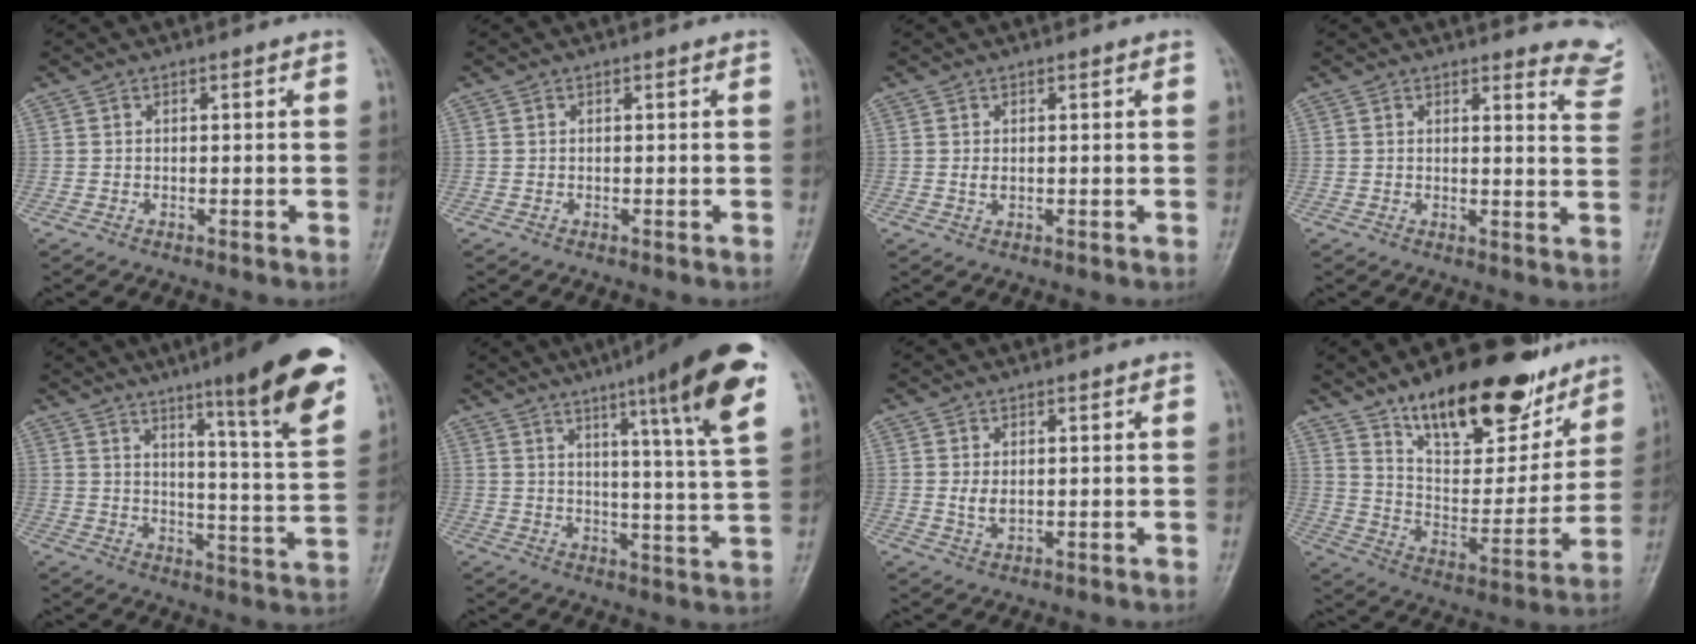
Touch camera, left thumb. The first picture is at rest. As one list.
[{"total": 0.0}, {"total": 1.4, "force": [0.2, 0.8, 1.1], "torque": [-0.016, -0.001, 0.006]}, {"total": 7.2, "force": [7.1, 1.4, 0.5], "torque": [0.028, -0.071, 0.052]}, {"total": 18.8, "force": [11.4, 1.8, 14.8], "torque": [-0.180, -0.062, 0.159]}, {"total": 18.6, "force": [10.1, 1.1, 15.6], "torque": [-0.207, -0.043, 0.131]}, {"total": 2.6, "force": [0.5, 1.6, 2.0], "torque": [-0.031, -0.008, 0.012]}, {"total": 25.2, "force": [17.0, 10.7, 15.2], "torque": [-0.179, -0.073, 0.271]}]